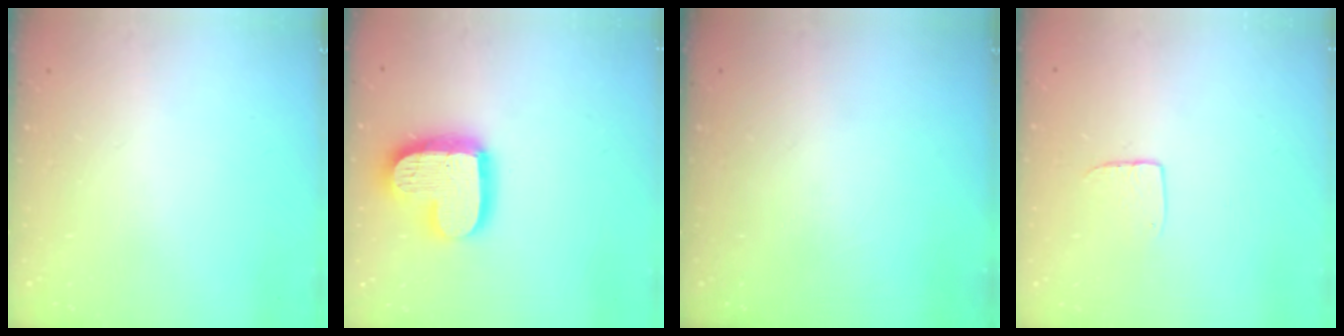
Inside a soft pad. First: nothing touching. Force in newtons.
{"total": 17.0, "press": 17.0, "slide": 1.3}
{"total": 0.0}
{"total": 5.9, "press": 5.9, "slide": 0.5}